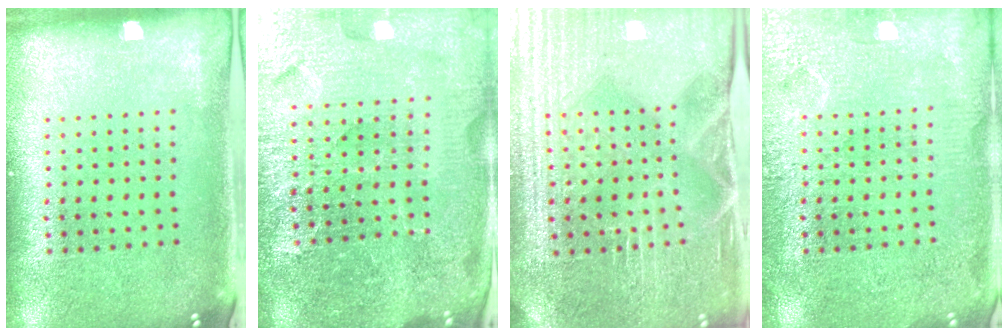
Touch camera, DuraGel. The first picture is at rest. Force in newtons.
{"total": 5.5, "press": 5.1, "slide": 2.3}
{"total": 4.3, "press": 4.2, "slide": 1.1}
{"total": 4.8, "press": 4.7, "slide": 0.7}